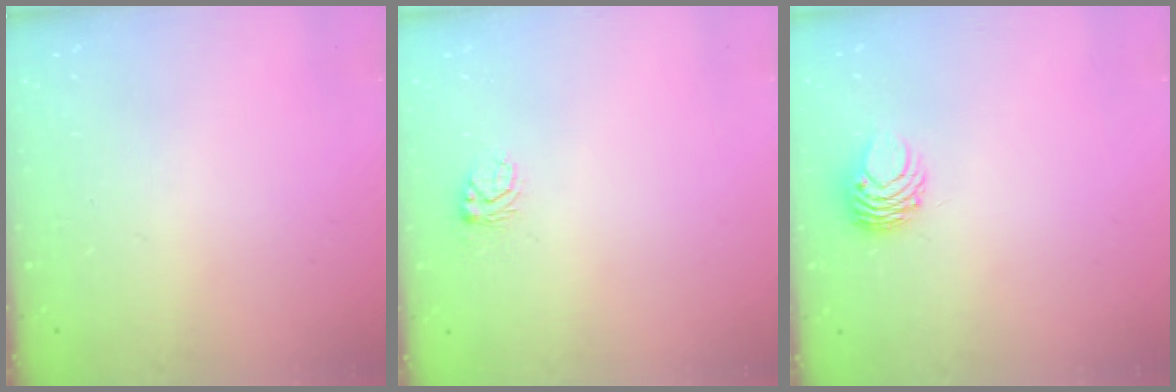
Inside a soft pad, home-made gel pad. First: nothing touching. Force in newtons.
{"total": 3.9, "press": 3.9, "slide": 0.5}
{"total": 5.5, "press": 5.4, "slide": 0.5}